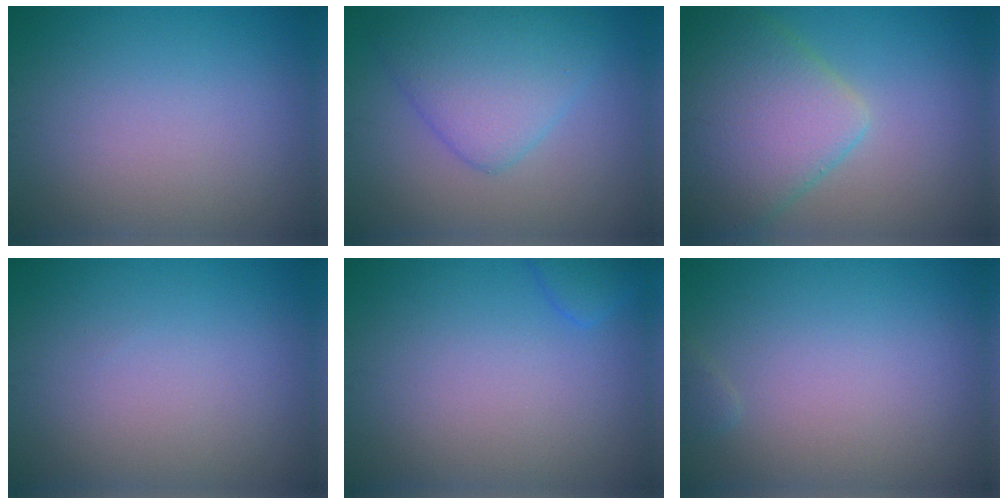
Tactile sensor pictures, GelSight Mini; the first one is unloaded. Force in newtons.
{"total": 5.3, "press": 5.3, "slide": 0.2}
{"total": 8.0, "press": 8.0, "slide": 0.4}
{"total": 0.0}
{"total": 1.6, "press": 1.6, "slide": 0.1}
{"total": 0.6, "press": 0.6, "slide": 0.1}